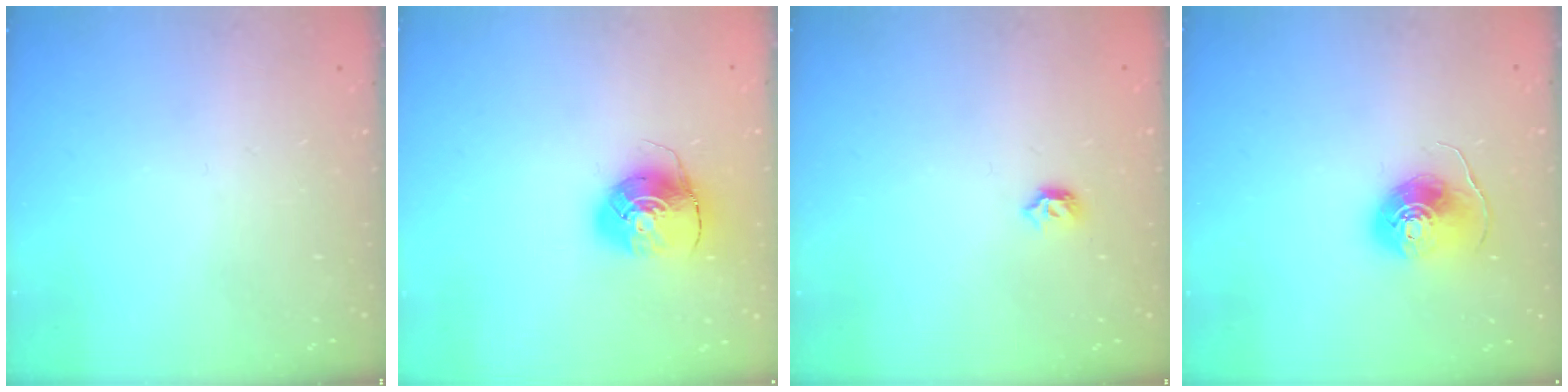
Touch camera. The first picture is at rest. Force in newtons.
{"total": 10.3, "press": 10.3, "slide": 0.4}
{"total": 4.8, "press": 4.7, "slide": 1.0}
{"total": 8.7, "press": 8.7, "slide": 0.5}